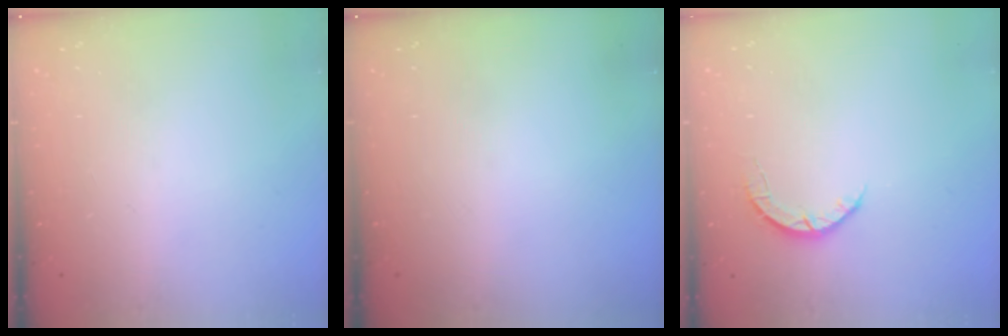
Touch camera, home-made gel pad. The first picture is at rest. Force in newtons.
{"total": 0.0}
{"total": 2.7, "press": 2.7, "slide": 0.4}